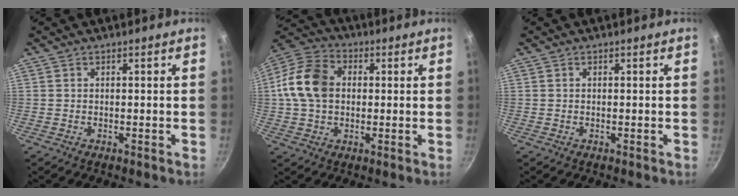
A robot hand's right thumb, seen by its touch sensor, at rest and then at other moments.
{"total": 12.8, "force": [0.9, 9.5, 8.6], "torque": [-0.141, 0.023, 0.001]}
{"total": 0.0}